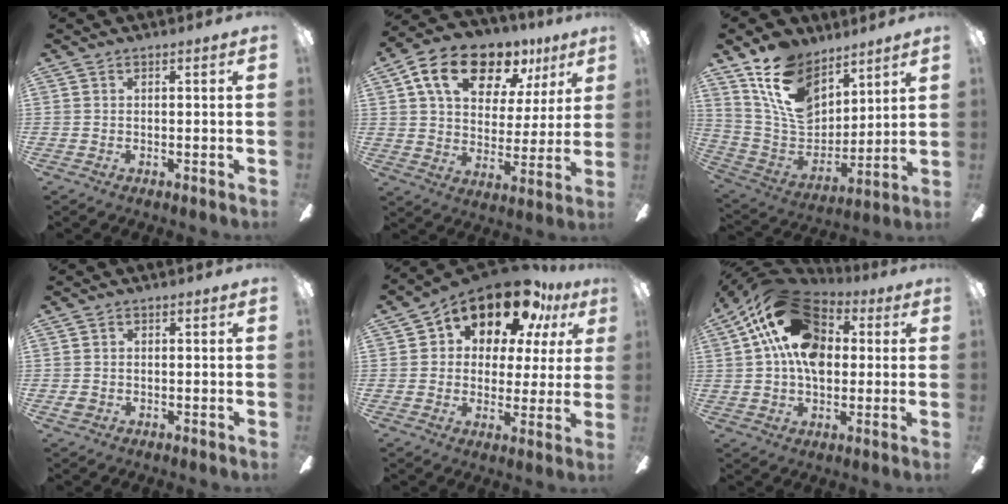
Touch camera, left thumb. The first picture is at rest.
{"total": 17.3, "force": [10.5, 10.1, 9.3], "torque": [-0.159, -0.047, 0.186]}
{"total": 17.8, "force": [10.7, 11.1, 8.9], "torque": [-0.175, -0.050, 0.206]}
{"total": 1.5, "force": [-0.5, 1.2, 0.7], "torque": [-0.012, 0.006, -0.011]}
{"total": 16.1, "force": [11.5, 8.1, 8.0], "torque": [-0.138, -0.072, 0.202]}
{"total": 19.1, "force": [6.1, 12.5, 13.1], "torque": [-0.251, -0.008, 0.109]}